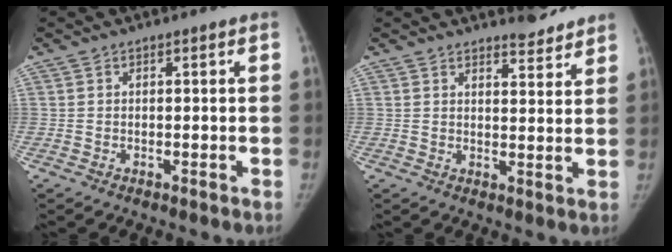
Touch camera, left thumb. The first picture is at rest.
{"total": 4.5, "force": [4.1, 1.0, 1.3], "torque": [-0.004, -0.037, 0.059]}